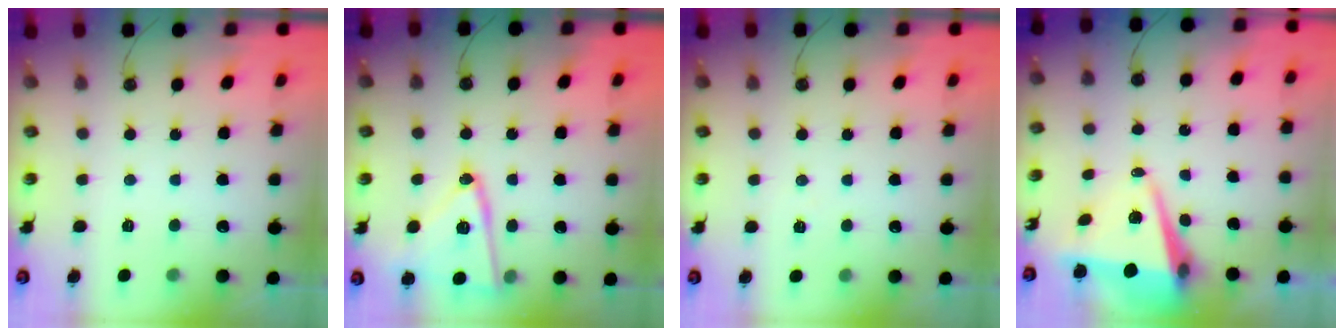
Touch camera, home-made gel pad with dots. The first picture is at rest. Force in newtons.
{"total": 16.5, "press": 16.2, "slide": 3.4}
{"total": 5.1, "press": 2.6, "slide": 4.4}
{"total": 8.9, "press": 8.3, "slide": 3.3}